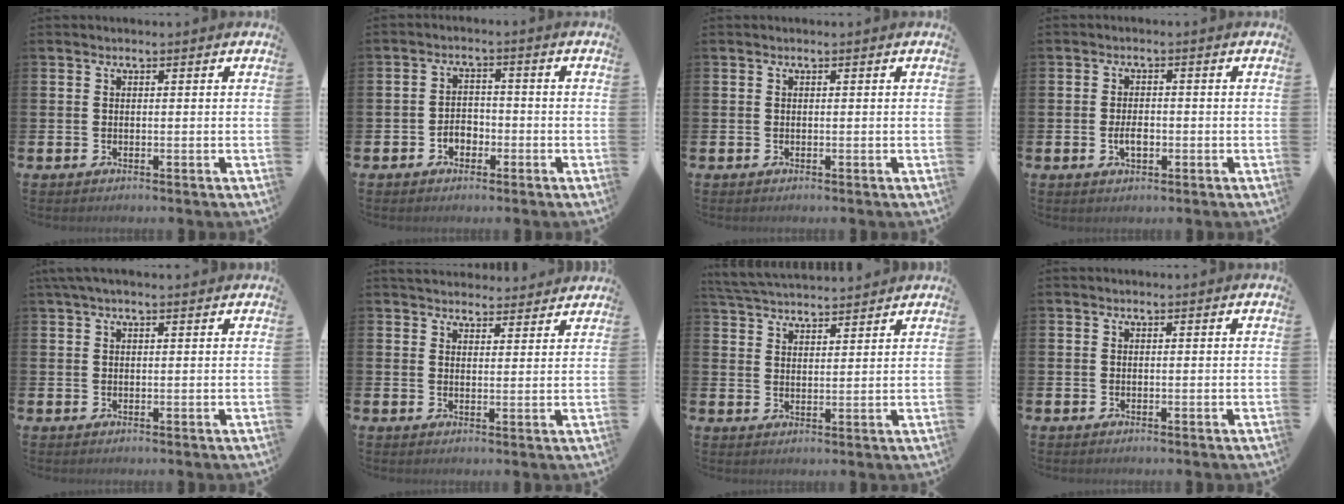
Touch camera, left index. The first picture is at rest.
{"total": 2.8, "force": [-1.5, 2.0, 1.2], "torque": [-0.024, 0.006, -0.034]}
{"total": 0.0}
{"total": 2.6, "force": [-0.6, 1.5, 2.1], "torque": [-0.029, -0.002, -0.013]}
{"total": 1.8, "force": [1.3, 0.2, 1.2], "torque": [-0.022, 0.002, 0.022]}
{"total": 4.0, "force": [3.9, 1.0, 0.1], "torque": [0.002, -0.021, 0.070]}
{"total": 4.5, "force": [4.5, 0.6, 0.2], "torque": [-0.023, -0.022, 0.084]}
{"total": 0.0}